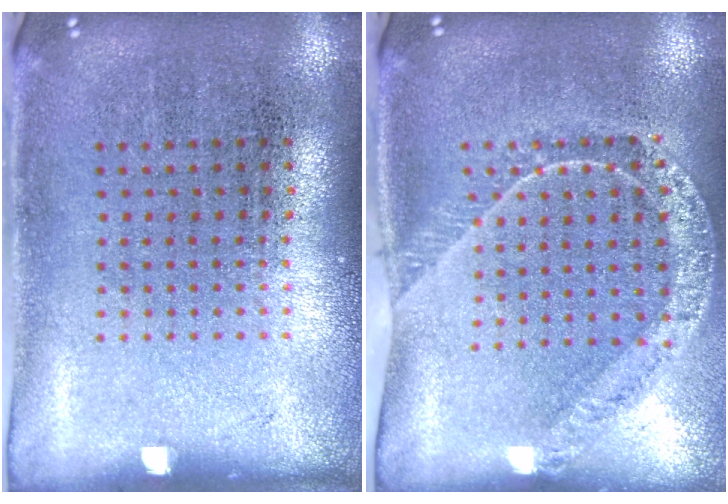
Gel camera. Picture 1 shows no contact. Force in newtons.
{"total": 1.4, "press": 1.4, "slide": 0.2}